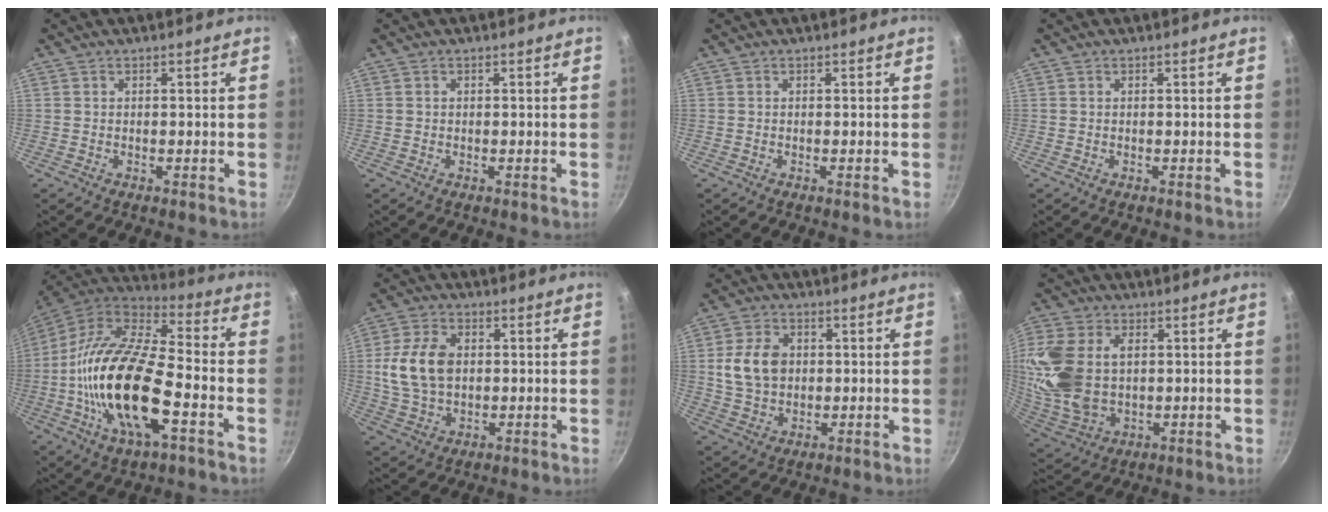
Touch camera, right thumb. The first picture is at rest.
{"total": 0.0}
{"total": 0.0}
{"total": 0.0}
{"total": 23.5, "force": [-5.8, 9.5, 20.7], "torque": [-0.386, 0.025, -0.121]}
{"total": 11.4, "force": [1.2, 7.8, 8.3], "torque": [-0.147, 0.007, 0.022]}
{"total": 9.3, "force": [1.1, 7.0, 6.0], "torque": [-0.095, 0.005, 0.019]}
{"total": 17.1, "force": [2.4, 11.6, 12.3], "torque": [-0.257, -0.010, 0.055]}